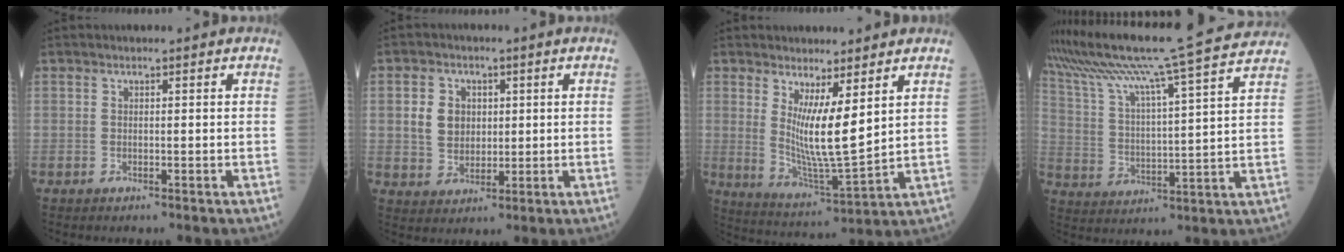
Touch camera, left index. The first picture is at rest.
{"total": 5.7, "force": [1.0, 4.7, 3.1], "torque": [-0.067, 0.010, 0.024]}
{"total": 8.7, "force": [3.0, 0.8, 8.1], "torque": [-0.159, -0.030, 0.061]}
{"total": 21.2, "force": [18.6, -2.1, 9.9], "torque": [-0.187, -0.013, 0.277]}